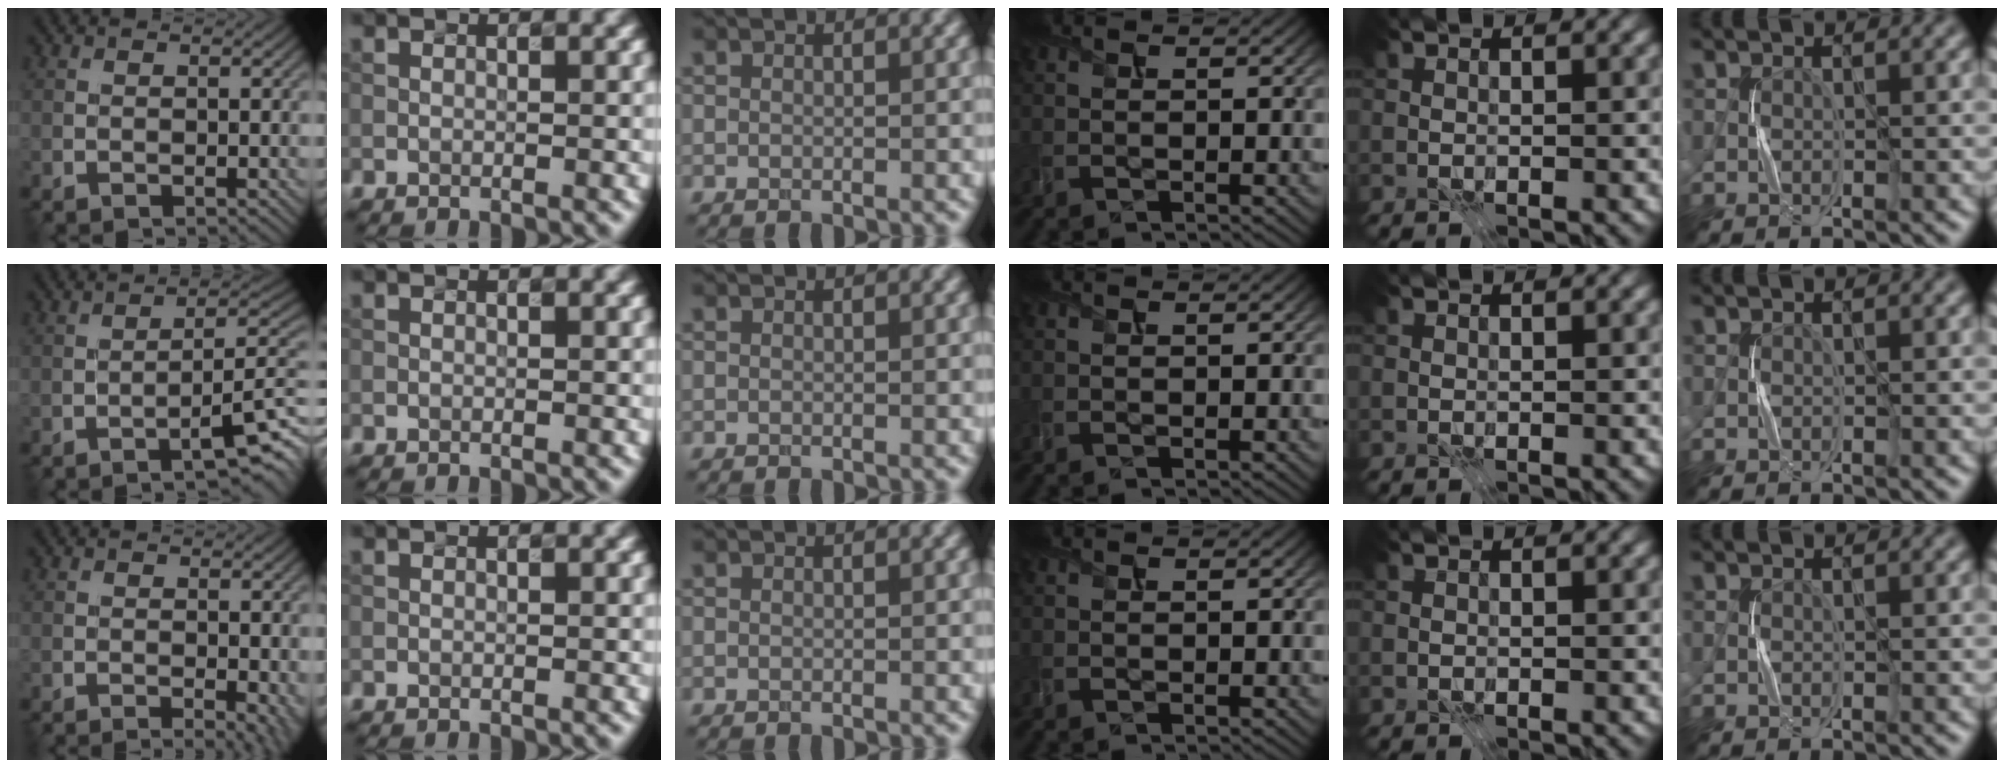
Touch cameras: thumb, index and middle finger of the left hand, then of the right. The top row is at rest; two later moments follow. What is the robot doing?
{"motion": "press", "object": "syringe"}